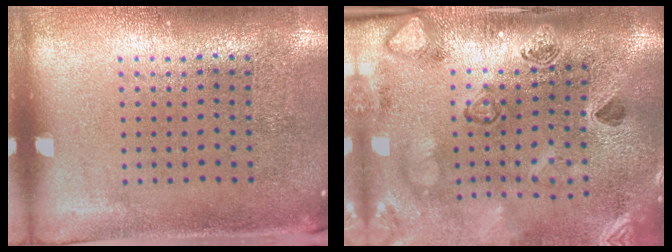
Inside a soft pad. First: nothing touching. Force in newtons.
{"total": 2.7, "press": 2.5, "slide": 1.0}